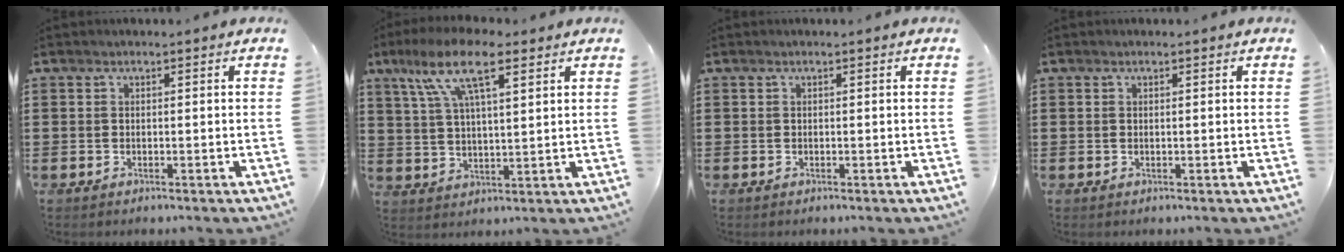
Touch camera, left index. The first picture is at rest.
{"total": 10.6, "force": [6.2, 3.4, 7.9], "torque": [-0.168, 0.005, 0.111]}
{"total": 0.0}
{"total": 0.0}